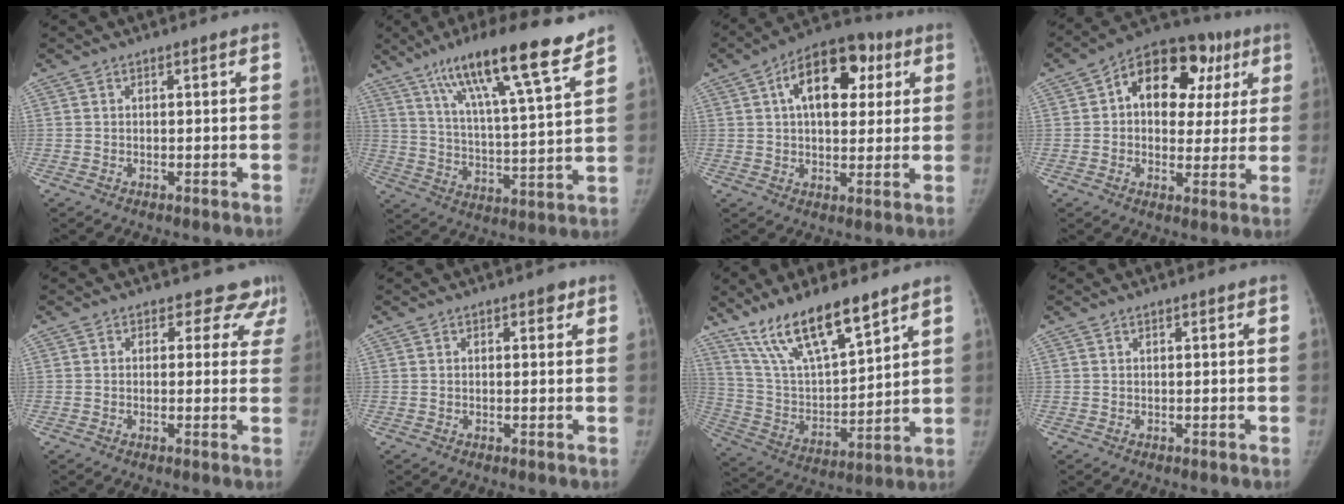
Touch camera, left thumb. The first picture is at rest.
{"total": 19.7, "force": [13.4, 2.3, 14.2], "torque": [-0.212, -0.052, 0.222]}
{"total": 15.3, "force": [5.1, 8.9, 11.4], "torque": [-0.135, 0.012, 0.071]}
{"total": 17.6, "force": [5.7, 11.9, 11.7], "torque": [-0.103, 0.022, 0.076]}
{"total": 6.5, "force": [5.3, 3.8, 0.2], "torque": [0.056, -0.019, 0.035]}
{"total": 1.5, "force": [0.8, 0.8, 0.9], "torque": [0.002, -0.001, 0.008]}
{"total": 17.6, "force": [12.6, 5.1, 11.3], "torque": [-0.176, -0.058, 0.246]}
{"total": 0.0}